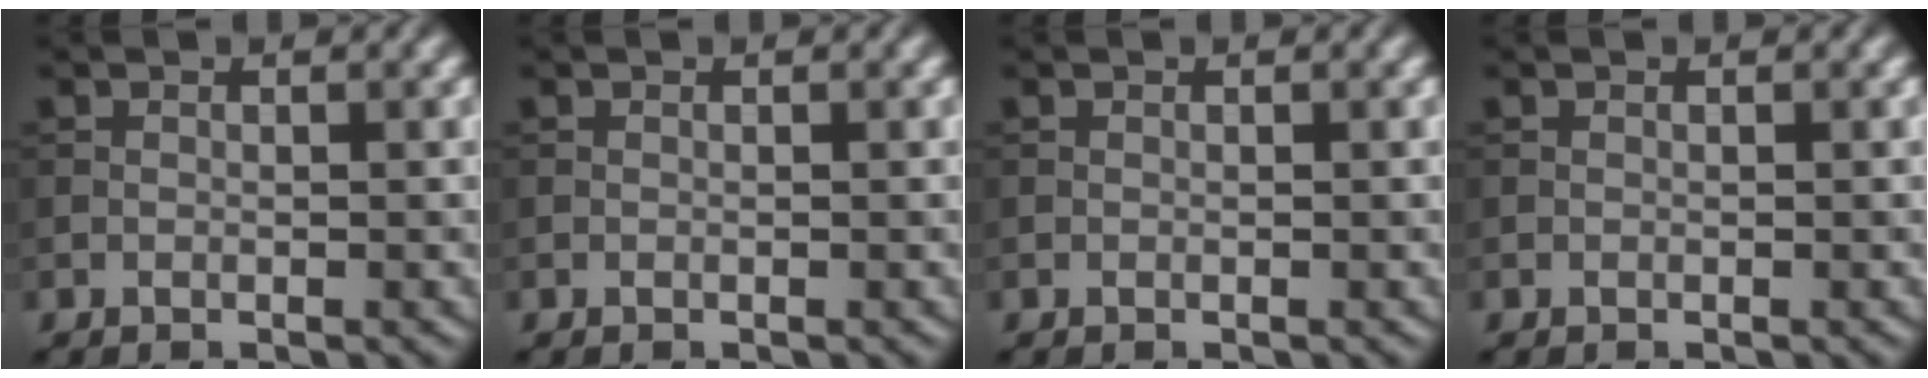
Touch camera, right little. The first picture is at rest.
{"total": 0.0}
{"total": 0.0}
{"total": 0.0}